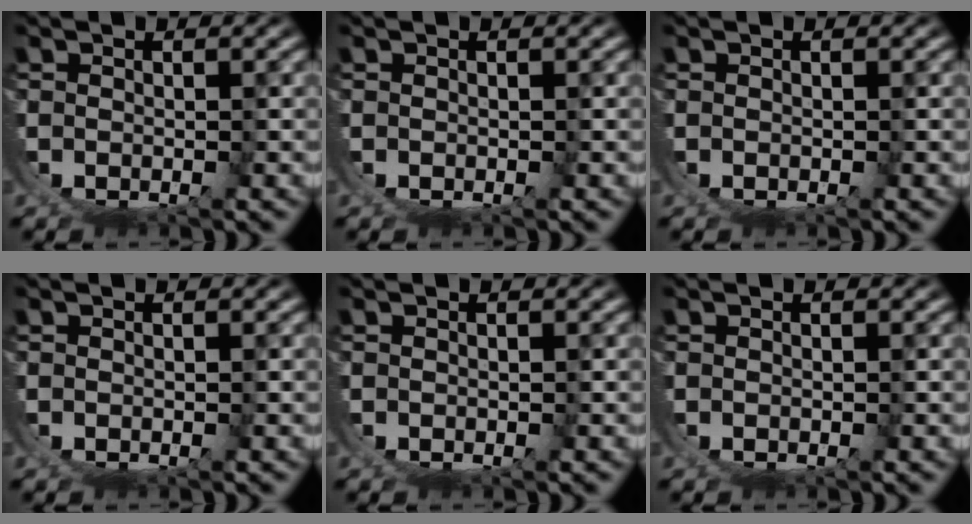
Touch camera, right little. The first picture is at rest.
{"total": 0.0}
{"total": 0.0}
{"total": 0.0}
{"total": 0.0}
{"total": 0.0}